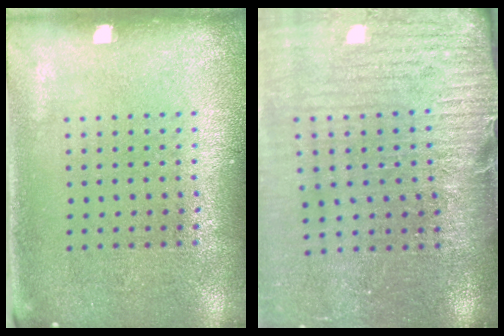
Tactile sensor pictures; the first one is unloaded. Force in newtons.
{"total": 4.0, "press": 3.6, "slide": 1.9}